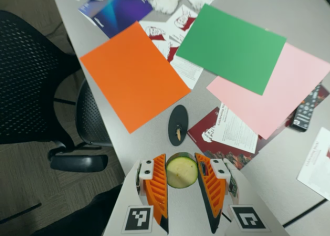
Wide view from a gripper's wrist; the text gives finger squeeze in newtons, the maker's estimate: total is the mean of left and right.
{"total": 10.1, "left": 10.3, "right": 9.9}